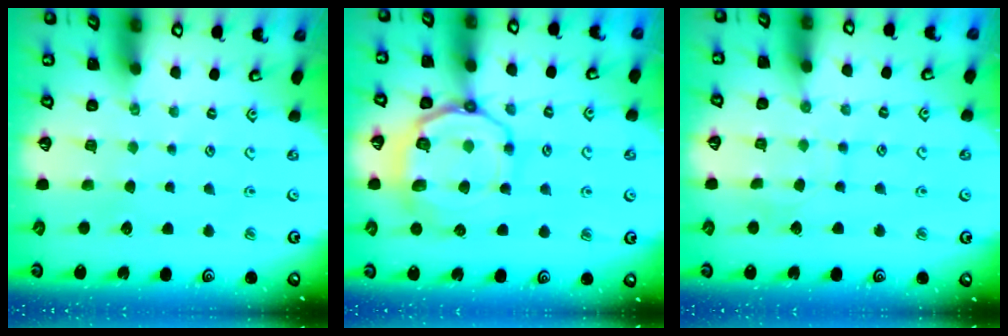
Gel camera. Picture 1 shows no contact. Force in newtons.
{"total": 14.0, "press": 13.9, "slide": 1.6}
{"total": 7.2, "press": 7.2, "slide": 0.6}